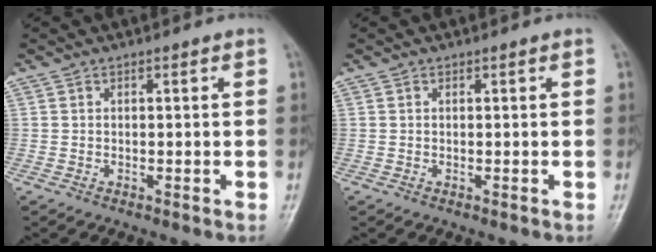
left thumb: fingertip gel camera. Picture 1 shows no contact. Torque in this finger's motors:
{"motor_torque": [0.00, 0.00, 0.00, 0.00, 0.00]}